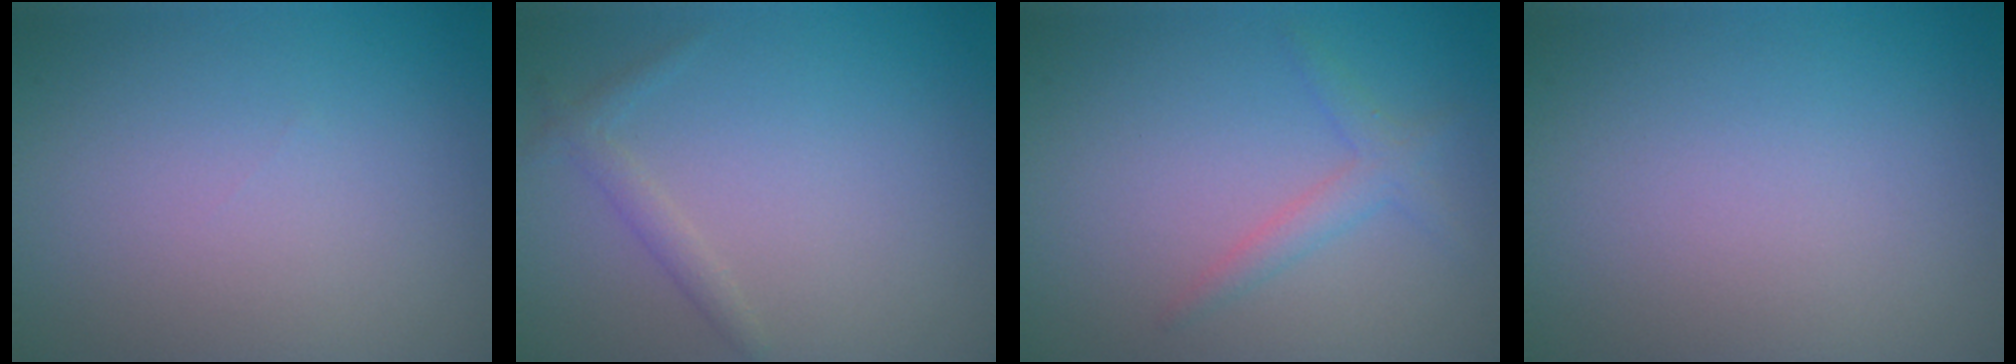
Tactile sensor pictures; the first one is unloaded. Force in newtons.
{"total": 1.3, "press": 1.3, "slide": 0.1}
{"total": 1.8, "press": 1.8, "slide": 0.1}
{"total": 0.0}